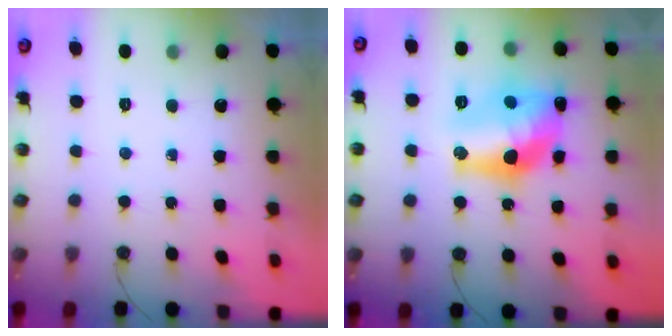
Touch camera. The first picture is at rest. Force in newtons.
{"total": 16.2, "press": 16.1, "slide": 1.3}